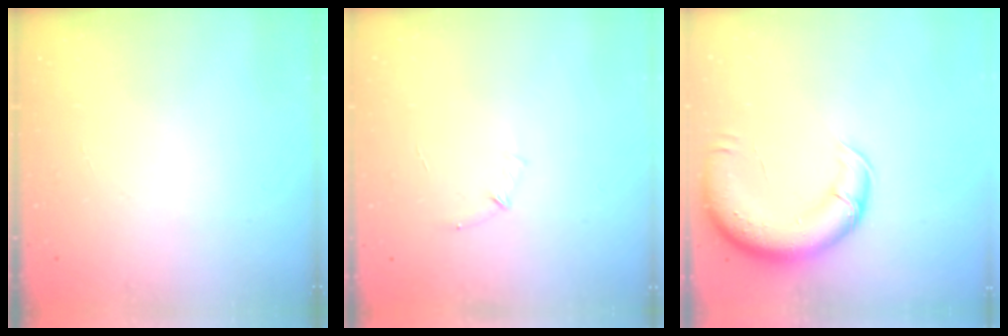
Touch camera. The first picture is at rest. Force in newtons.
{"total": 4.9, "press": 4.7, "slide": 1.2}
{"total": 13.2, "press": 12.8, "slide": 3.3}